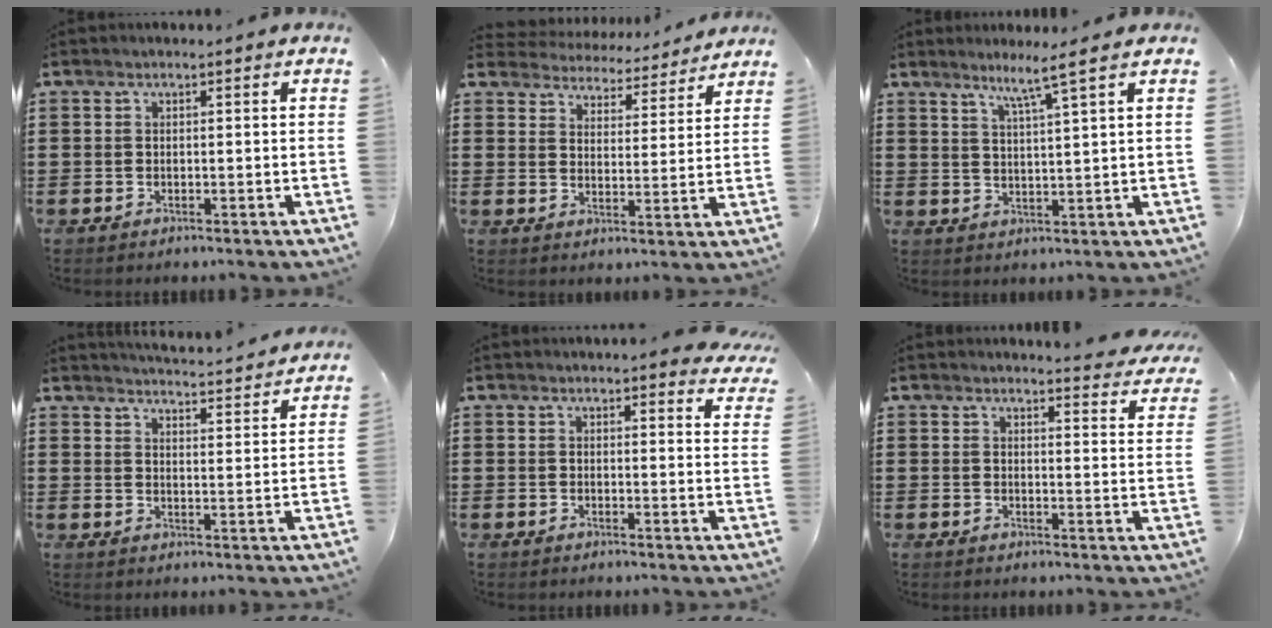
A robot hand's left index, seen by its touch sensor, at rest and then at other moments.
{"total": 4.5, "force": [4.5, 0.3, -0.3], "torque": [-0.014, -0.039, 0.074]}
{"total": 4.5, "force": [3.3, -1.1, 2.9], "torque": [-0.065, -0.012, 0.053]}
{"total": 4.0, "force": [3.9, -0.5, 0.2], "torque": [-0.015, -0.037, 0.063]}
{"total": 3.0, "force": [2.9, 0.0, 0.6], "torque": [-0.014, -0.013, 0.054]}
{"total": 3.6, "force": [3.6, -0.1, 0.7], "torque": [-0.011, -0.022, 0.061]}